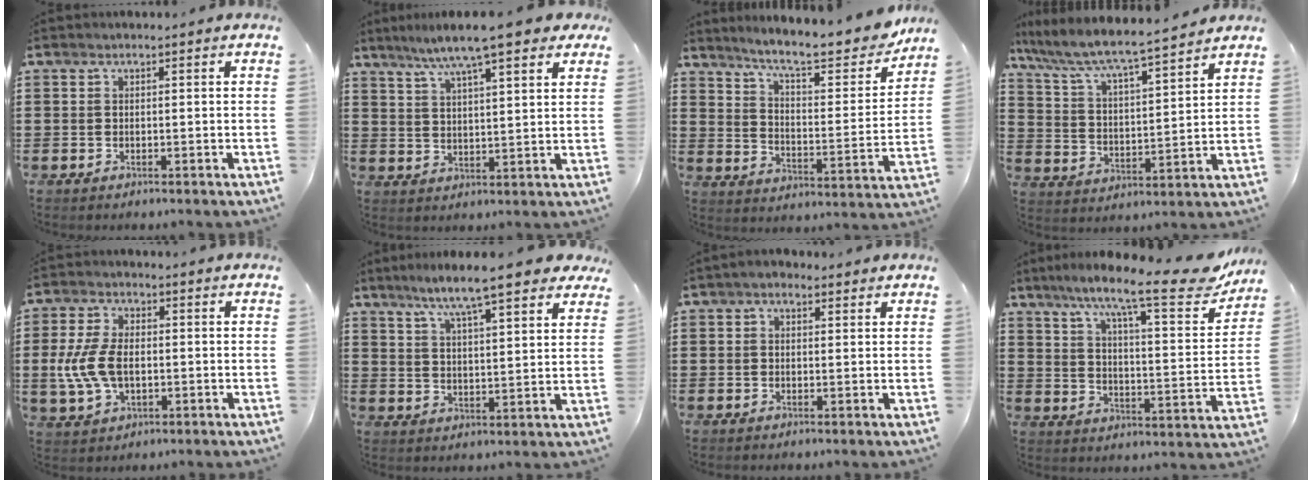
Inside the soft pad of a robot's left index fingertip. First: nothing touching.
{"total": 8.7, "force": [6.8, 0.9, 5.4], "torque": [-0.123, -0.011, 0.119]}
{"total": 9.4, "force": [8.1, 1.0, 4.7], "torque": [-0.108, -0.055, 0.132]}
{"total": 5.9, "force": [5.3, 0.1, 2.4], "torque": [-0.074, -0.038, 0.082]}
{"total": 8.0, "force": [-0.7, 4.6, 6.6], "torque": [-0.159, 0.000, -0.019]}
{"total": 8.6, "force": [7.1, 0.6, 4.7], "torque": [-0.107, -0.024, 0.121]}
{"total": 1.5, "force": [0.8, 1.0, 0.8], "torque": [-0.018, 0.007, 0.013]}
{"total": 12.6, "force": [9.9, 0.9, 7.7], "torque": [-0.143, -0.070, 0.153]}